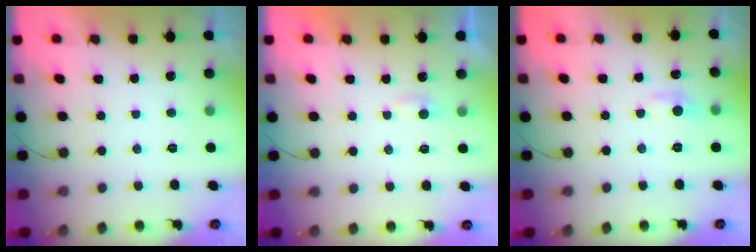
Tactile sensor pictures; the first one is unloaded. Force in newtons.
{"total": 2.3, "press": 2.3, "slide": 0.2}
{"total": 7.2, "press": 7.2, "slide": 1.0}